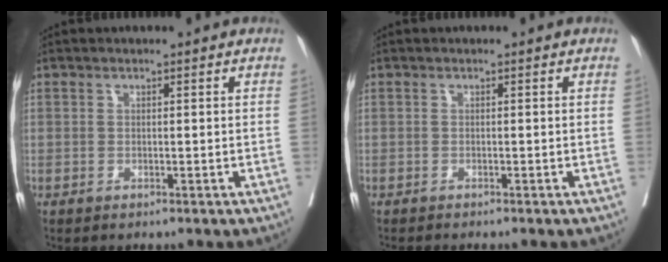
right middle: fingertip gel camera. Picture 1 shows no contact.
{"total": 1.6, "force": [-1.5, -0.1, 0.6], "torque": [-0.008, -0.001, -0.022]}